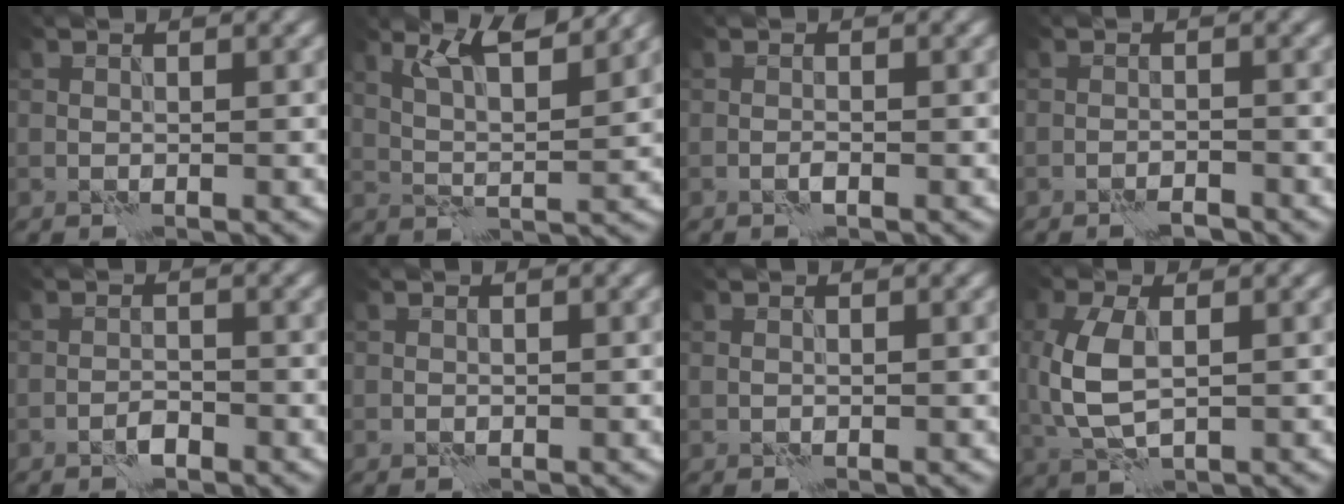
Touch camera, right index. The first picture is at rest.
{"total": 5.9, "force": [4.0, 1.1, 4.2], "torque": [-0.080, 0.007, 0.064]}
{"total": 0.5, "force": [-0.4, -0.1, 0.3], "torque": [-0.009, 0.005, -0.008]}
{"total": 1.3, "force": [-1.2, 0.2, 0.6], "torque": [-0.007, 0.004, -0.022]}
{"total": 1.2, "force": [-1.0, 0.2, 0.6], "torque": [-0.009, 0.008, -0.021]}
{"total": 0.0}
{"total": 0.0}
{"total": 5.5, "force": [0.2, 3.1, 4.5], "torque": [-0.118, 0.003, 0.008]}